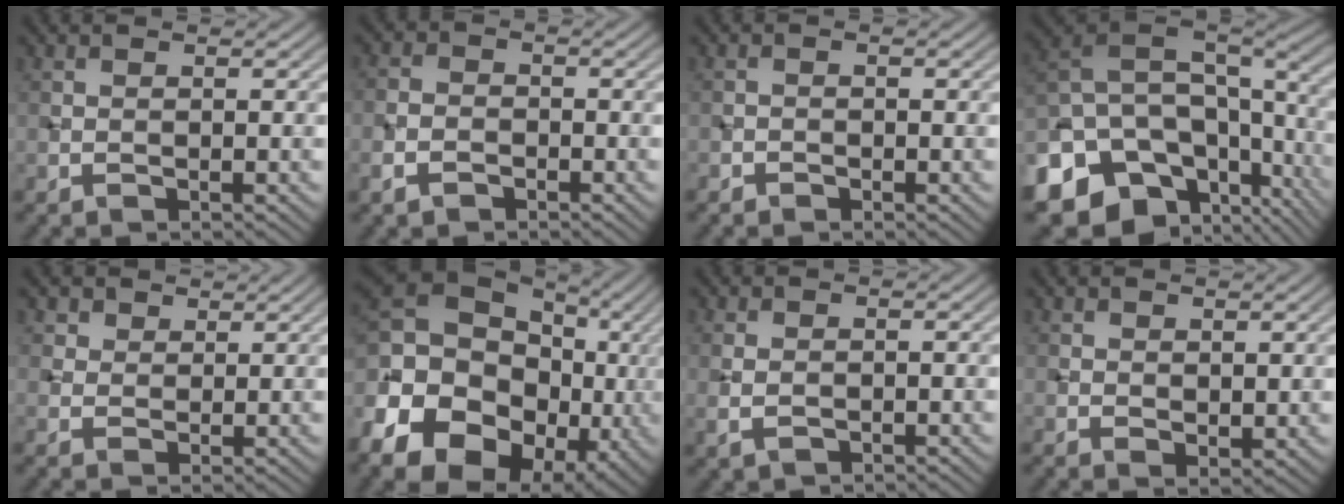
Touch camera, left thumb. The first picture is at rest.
{"total": 3.1, "force": [-1.9, 2.0, 1.4], "torque": [-0.032, -0.003, -0.047]}
{"total": 0.8, "force": [-0.6, 0.5, 0.1], "torque": [-0.001, -0.002, -0.013]}
{"total": 18.3, "force": [-5.7, 13.2, 11.4], "torque": [-0.273, -0.032, -0.061]}
{"total": 3.4, "force": [2.3, 2.2, 1.0], "torque": [-0.032, -0.006, 0.052]}
{"total": 21.4, "force": [-4.1, 15.9, 13.8], "torque": [-0.281, -0.011, -0.079]}
{"total": 2.0, "force": [-0.1, 1.3, 1.4], "torque": [-0.039, -0.004, 0.003]}
{"total": 2.1, "force": [1.2, 1.3, 1.2], "torque": [-0.022, -0.008, 0.027]}